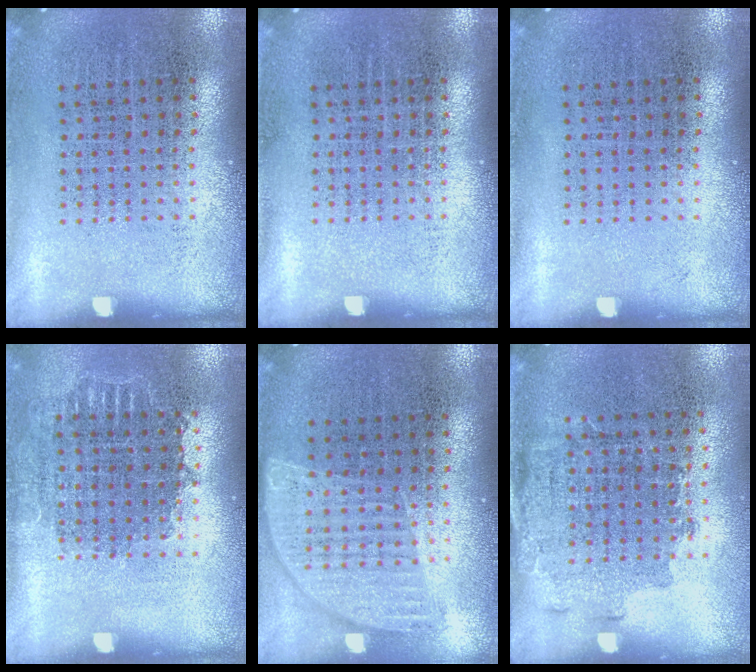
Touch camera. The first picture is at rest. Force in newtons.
{"total": 0.0}
{"total": 0.0}
{"total": 0.9, "press": 0.8, "slide": 0.3}
{"total": 0.9, "press": 0.9, "slide": 0.2}
{"total": 1.5, "press": 1.2, "slide": 0.9}